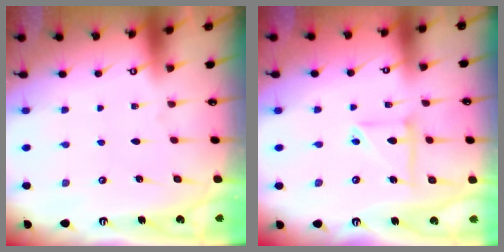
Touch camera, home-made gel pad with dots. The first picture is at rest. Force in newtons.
{"total": 7.2, "press": 7.2, "slide": 0.6}